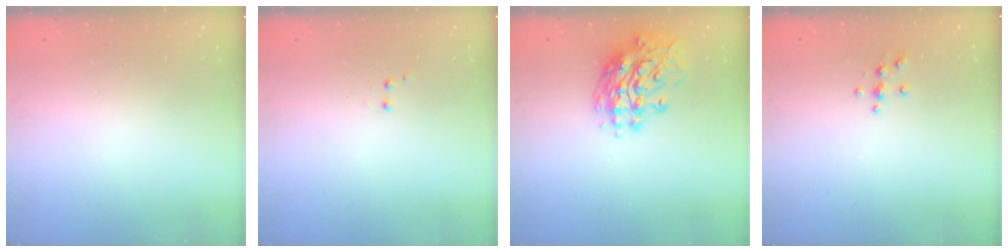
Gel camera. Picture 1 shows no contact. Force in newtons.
{"total": 2.0, "press": 1.8, "slide": 0.9}
{"total": 14.9, "press": 14.8, "slide": 1.5}
{"total": 3.8, "press": 3.8, "slide": 0.4}